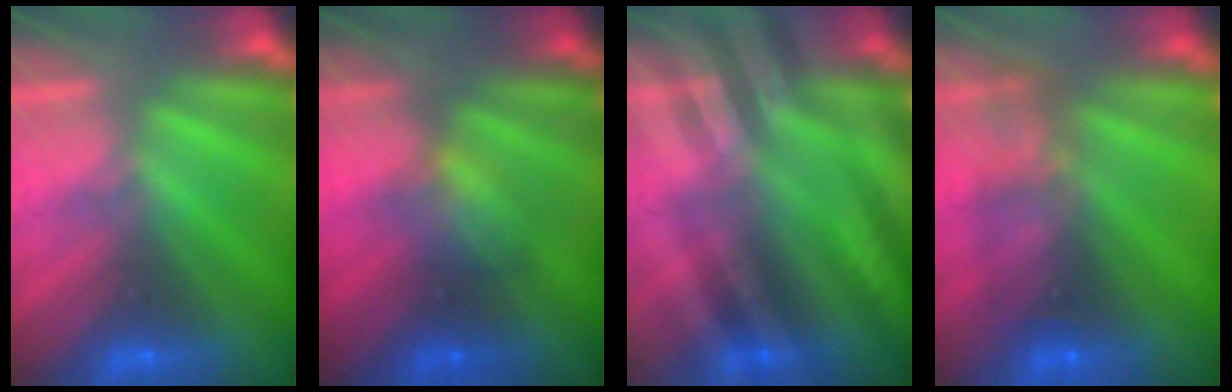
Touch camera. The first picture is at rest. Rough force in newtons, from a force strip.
{"total": 2.3}
{"total": 2.8}
{"total": 8.6}